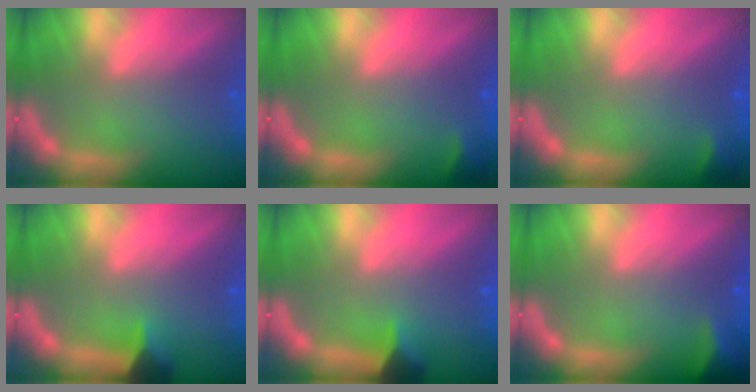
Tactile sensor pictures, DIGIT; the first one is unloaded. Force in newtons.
{"total": 1.4}
{"total": 1.4}
{"total": 2.4}
{"total": 2.4}
{"total": 3.5}